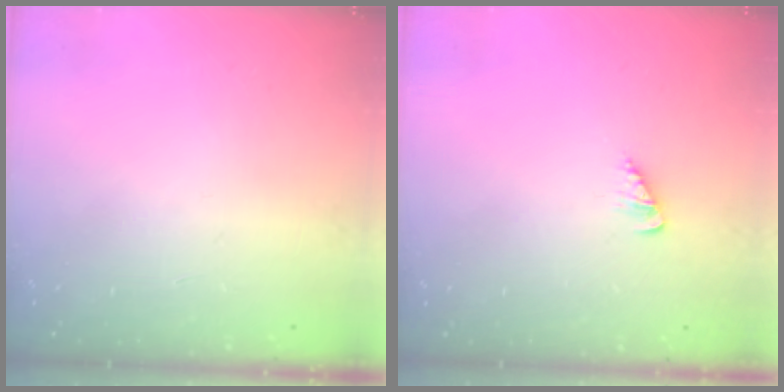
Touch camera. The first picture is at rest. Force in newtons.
{"total": 1.6, "press": 1.6, "slide": 0.3}